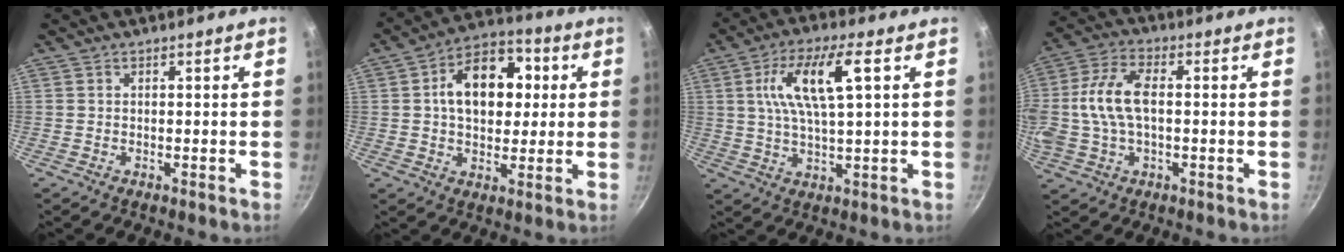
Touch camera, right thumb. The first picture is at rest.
{"total": 14.7, "force": [2.5, 9.6, 10.8], "torque": [-0.131, 0.015, 0.030]}
{"total": 12.2, "force": [3.4, 3.4, 11.2], "torque": [-0.227, 0.006, 0.064]}
{"total": 12.0, "force": [0.3, 6.6, 10.0], "torque": [-0.220, 0.026, 0.005]}